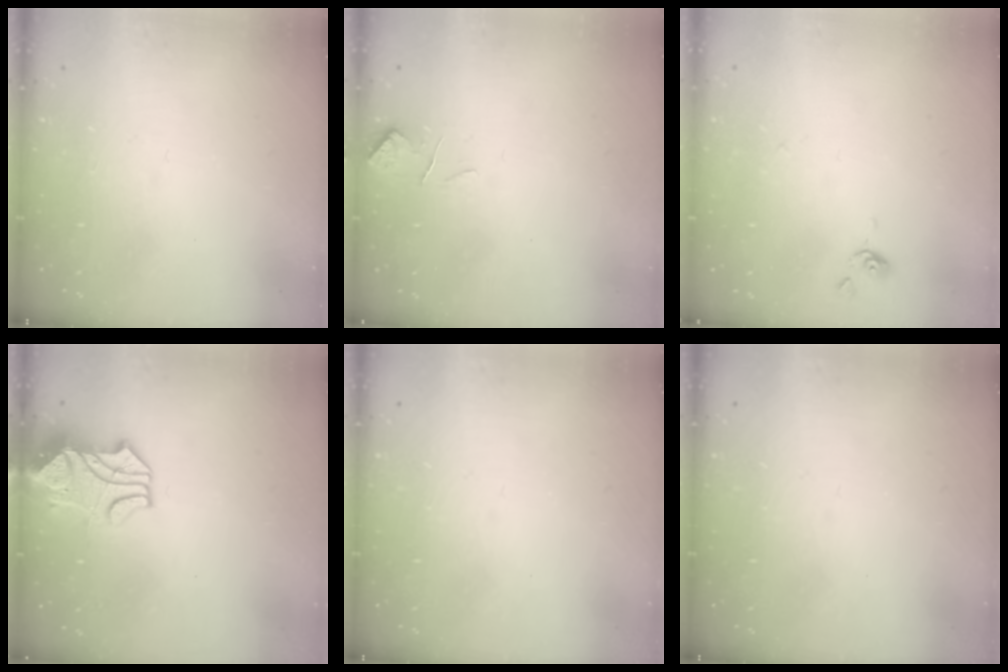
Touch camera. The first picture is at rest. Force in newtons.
{"total": 0.8, "press": 0.3, "slide": 0.7}
{"total": 0.0}
{"total": 2.1, "press": 1.8, "slide": 1.1}
{"total": 0.0}
{"total": 0.0}